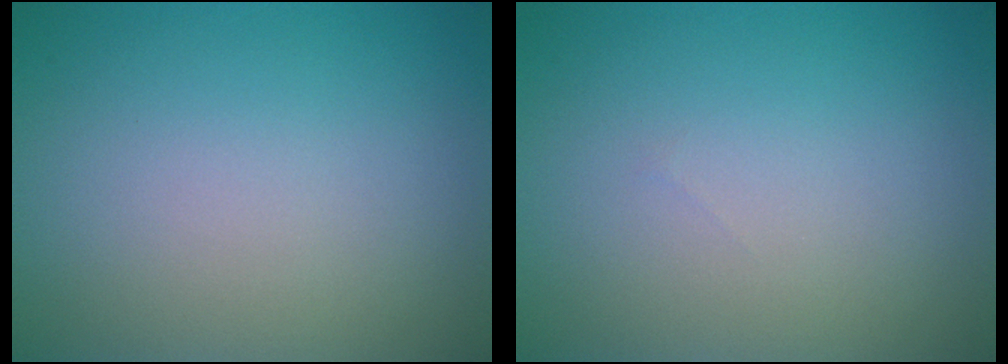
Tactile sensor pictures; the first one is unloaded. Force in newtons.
{"total": 0.0}